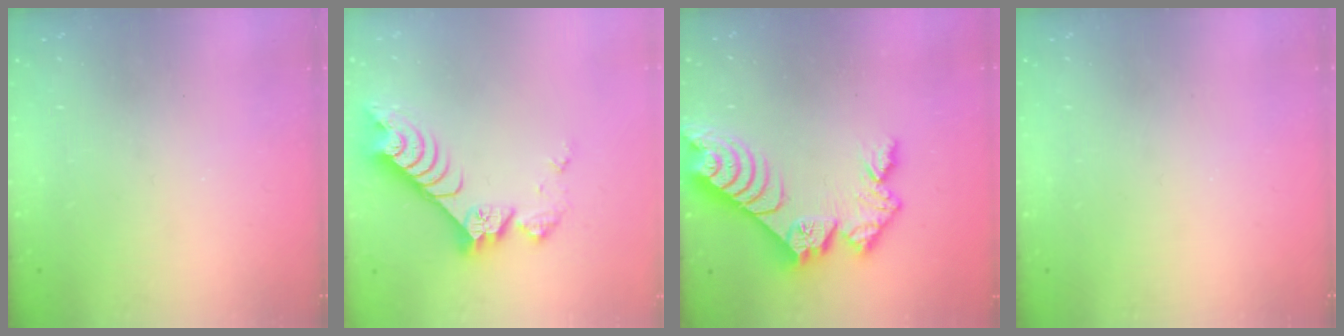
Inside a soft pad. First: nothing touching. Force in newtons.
{"total": 10.3, "press": 10.3, "slide": 1.0}
{"total": 12.3, "press": 12.3, "slide": 1.1}
{"total": 0.0}